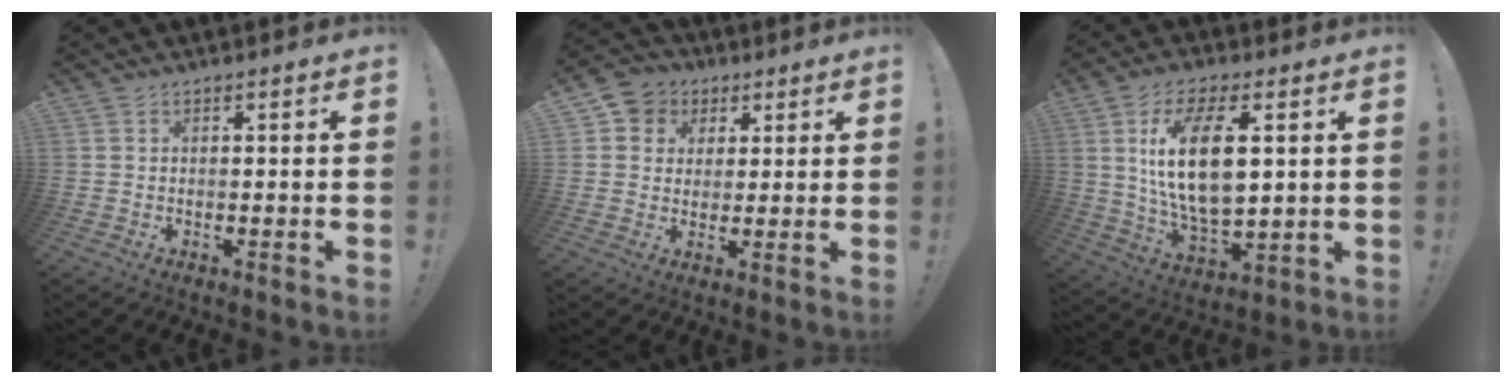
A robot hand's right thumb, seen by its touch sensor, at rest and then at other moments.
{"total": 7.0, "force": [1.9, 6.6, 1.5], "torque": [-0.021, -0.003, 0.040]}
{"total": 18.2, "force": [4.3, 8.7, 15.4], "torque": [-0.290, -0.014, 0.061]}